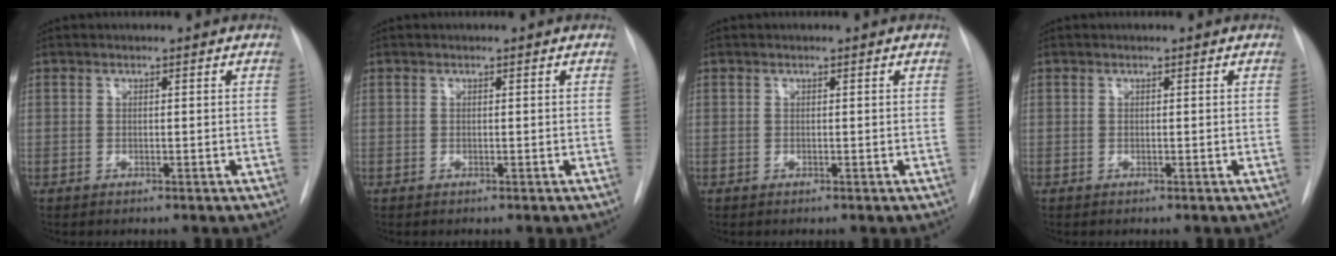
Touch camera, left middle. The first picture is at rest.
{"total": 0.0}
{"total": 0.0}
{"total": 0.0}